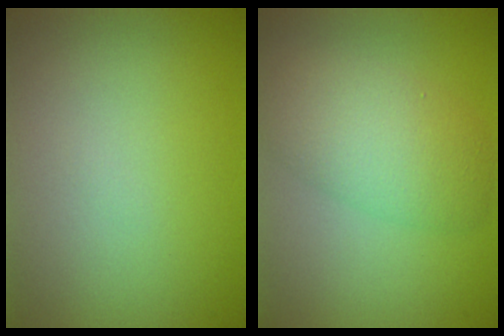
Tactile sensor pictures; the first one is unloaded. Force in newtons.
{"total": 5.2, "press": 5.2, "slide": 0.2}